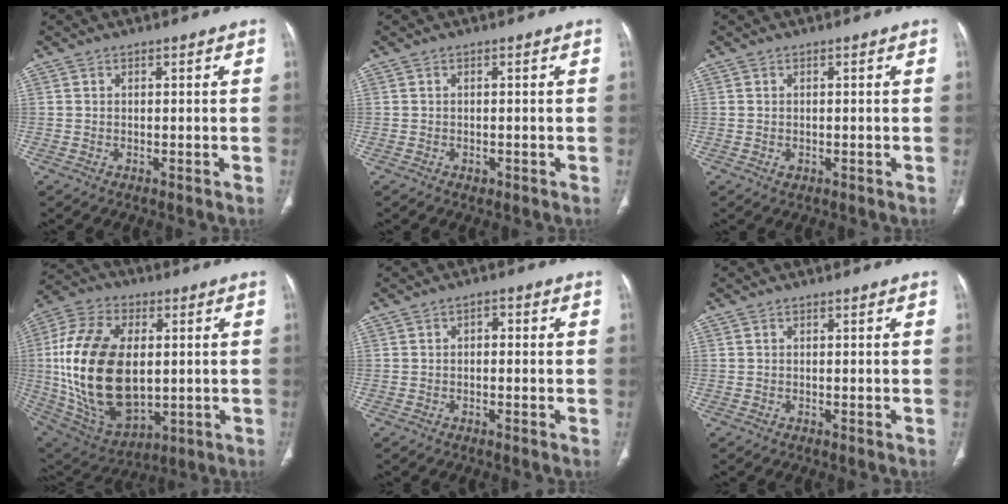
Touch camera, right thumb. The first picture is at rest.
{"total": 0.8, "force": [-0.4, 0.6, 0.4], "torque": [-0.004, -0.001, -0.002]}
{"total": 0.9, "force": [-0.2, 0.7, 0.6], "torque": [-0.008, -0.002, 0.000]}
{"total": 25.4, "force": [1.0, 15.2, 20.3], "torque": [-0.391, -0.010, 0.035]}
{"total": 1.3, "force": [0.0, 0.9, 1.0], "torque": [-0.005, 0.005, -0.007]}
{"total": 0.0}